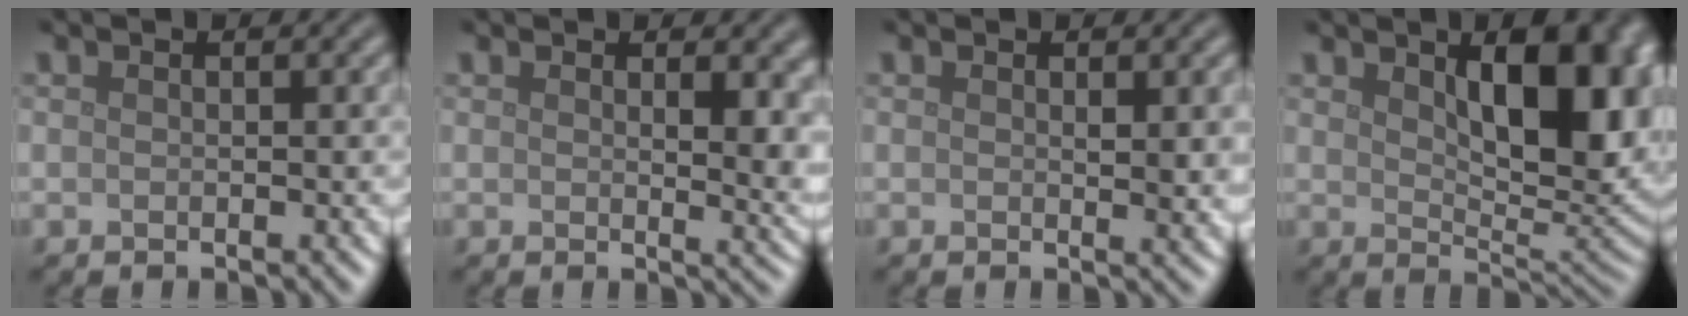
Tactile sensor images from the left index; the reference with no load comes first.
{"total": 3.8, "force": [1.3, 1.6, 3.2], "torque": [-0.038, -0.011, 0.026]}
{"total": 1.9, "force": [0.3, 0.4, 1.8], "torque": [-0.025, -0.003, 0.004]}
{"total": 11.3, "force": [2.8, 5.7, 9.4], "torque": [-0.121, -0.005, 0.052]}